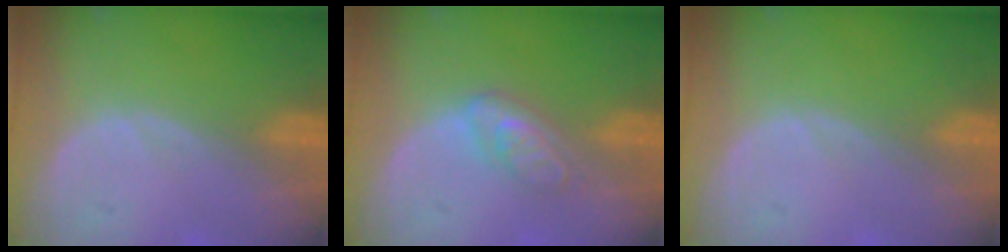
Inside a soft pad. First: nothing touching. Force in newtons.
{"total": 4.4, "press": 4.0, "slide": 2.0}
{"total": 0.0}